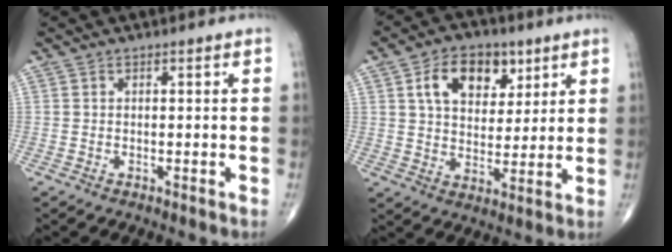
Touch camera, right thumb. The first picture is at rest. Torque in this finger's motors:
{"motor_torque": [-0.08, 0.07, 0.93, 0.54, 0.27]}